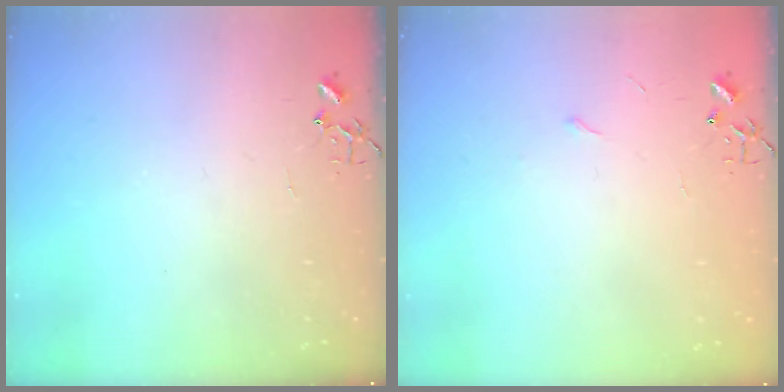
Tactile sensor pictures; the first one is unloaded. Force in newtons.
{"total": 3.2, "press": 3.1, "slide": 0.5}